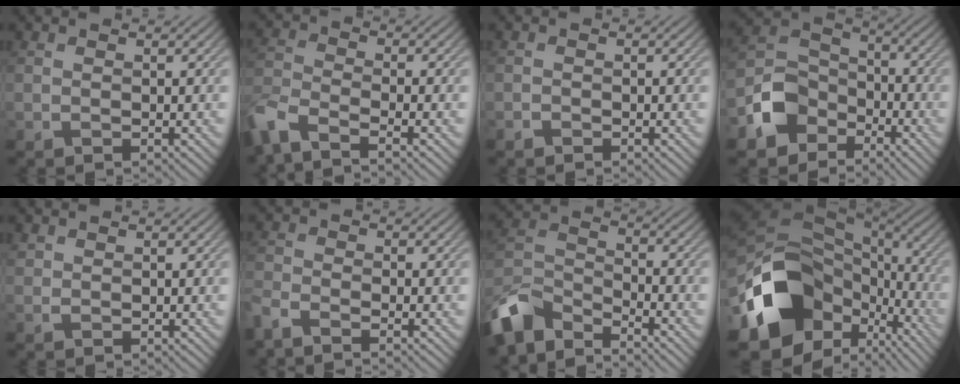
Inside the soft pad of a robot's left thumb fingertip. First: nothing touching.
{"total": 6.7, "force": [-5.2, 1.7, 3.8], "torque": [-0.094, -0.014, -0.112]}
{"total": 0.7, "force": [-0.6, 0.2, 0.1], "torque": [-0.001, 0.005, -0.013]}
{"total": 8.7, "force": [-4.7, 6.4, 3.6], "torque": [-0.082, -0.006, -0.109]}
{"total": 0.9, "force": [0.8, 0.3, 0.1], "torque": [-0.006, 0.003, 0.019]}
{"total": 3.5, "force": [-3.0, 0.6, 1.6], "torque": [-0.040, -0.007, -0.071]}
{"total": 9.9, "force": [-8.1, 3.6, 4.5], "torque": [-0.101, -0.003, -0.173]}
{"total": 17.9, "force": [-5.0, 12.7, 11.6], "torque": [-0.249, -0.037, -0.071]}